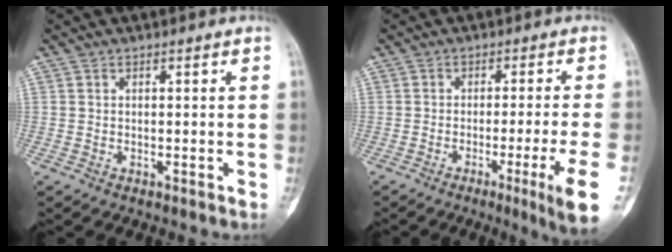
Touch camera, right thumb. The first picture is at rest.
{"total": 9.0, "force": [-3.7, -0.5, 8.2], "torque": [-0.127, -0.007, -0.054]}